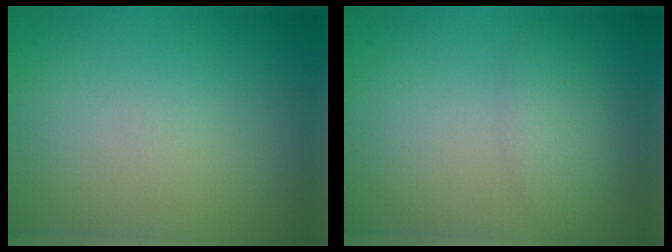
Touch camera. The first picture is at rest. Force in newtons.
{"total": 2.2, "press": 2.2, "slide": 0.1}